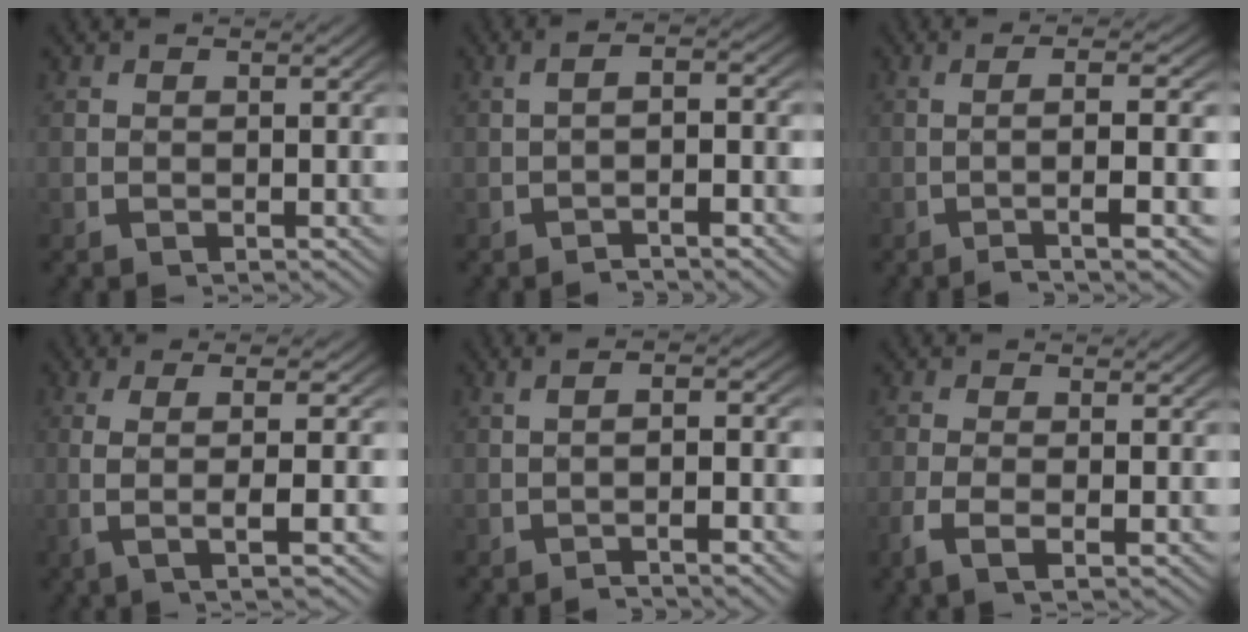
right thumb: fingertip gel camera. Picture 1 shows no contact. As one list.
[{"total": 3.4, "force": [-1.1, 1.0, 3.0], "torque": [-0.046, 0.010, -0.023]}, {"total": 6.8, "force": [-1.6, 1.3, 6.5], "torque": [-0.112, 0.001, -0.021]}, {"total": 6.9, "force": [0.1, 1.5, 6.7], "torque": [-0.131, 0.004, 0.004]}, {"total": 3.8, "force": [-1.1, 0.7, 3.6], "torque": [-0.052, 0.014, -0.021]}, {"total": 2.5, "force": [-0.7, 0.8, 2.3], "torque": [-0.060, -0.011, -0.008]}]